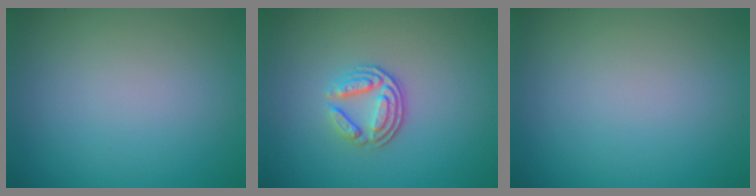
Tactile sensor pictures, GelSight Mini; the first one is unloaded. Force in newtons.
{"total": 3.4, "press": 2.5, "slide": 2.2}
{"total": 0.0}